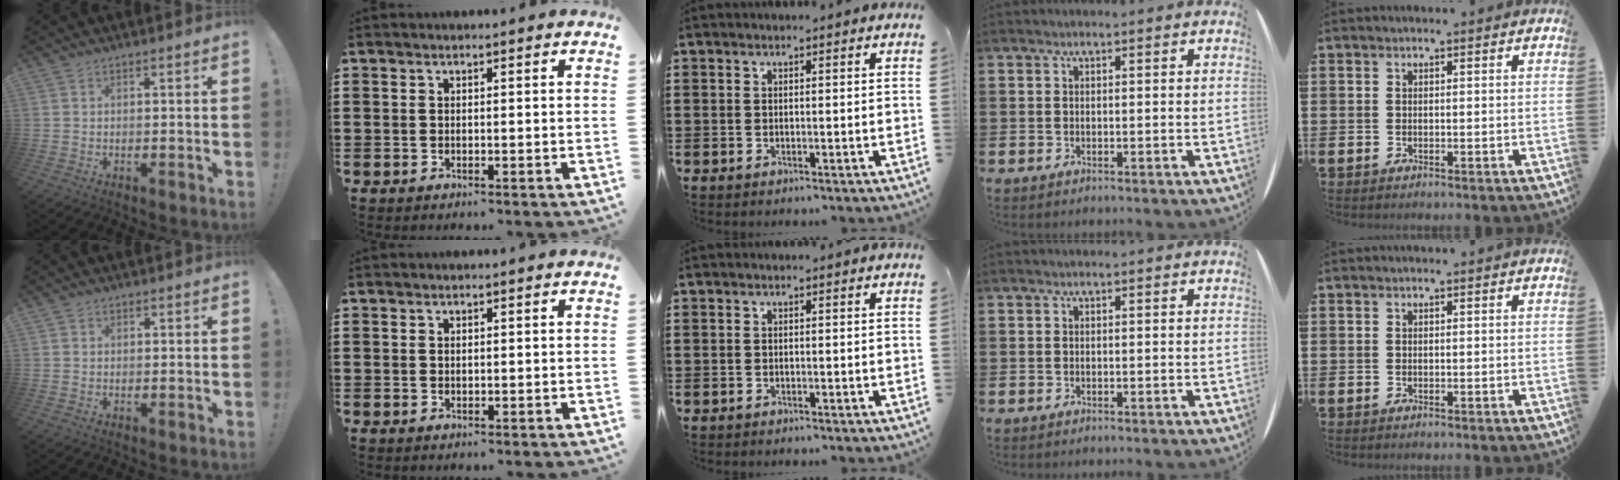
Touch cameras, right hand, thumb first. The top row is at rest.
{"thumb": {"total": 0.5, "force": [0.1, 0.5, -0.1], "torque": [0.008, -0.002, 0.001]}, "index": {"total": 0.5, "force": [0.3, 0.4, 0.2], "torque": [-0.005, 0.003, 0.006]}}